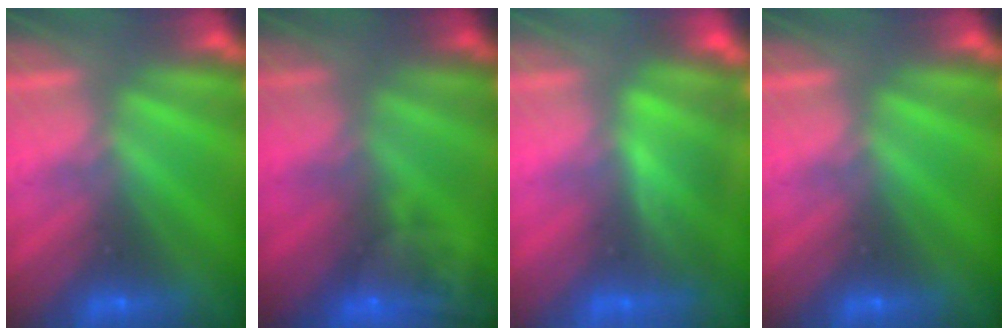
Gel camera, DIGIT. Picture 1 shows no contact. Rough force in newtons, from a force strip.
{"total": 4.7}
{"total": 4.8}
{"total": 0.0}